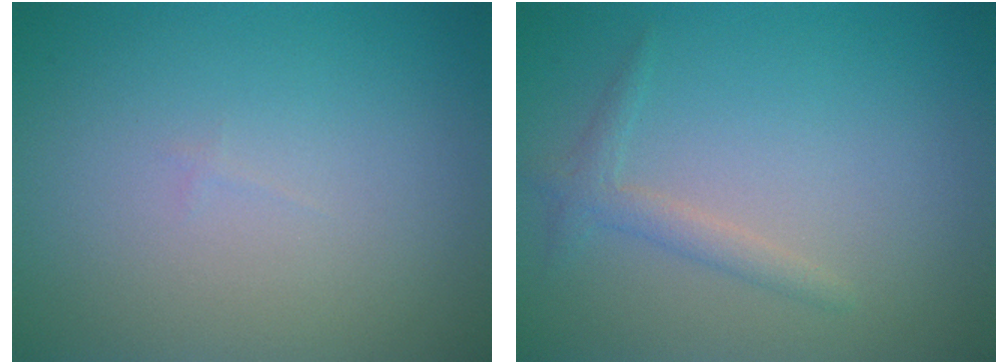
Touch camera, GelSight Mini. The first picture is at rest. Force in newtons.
{"total": 1.5, "press": 1.5, "slide": 0.0}